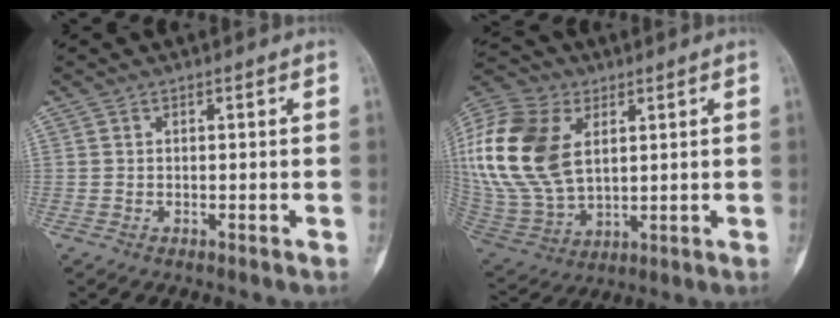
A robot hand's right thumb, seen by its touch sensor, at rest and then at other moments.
{"total": 23.3, "force": [5.8, 14.9, 17.0], "torque": [-0.376, -0.011, 0.115]}